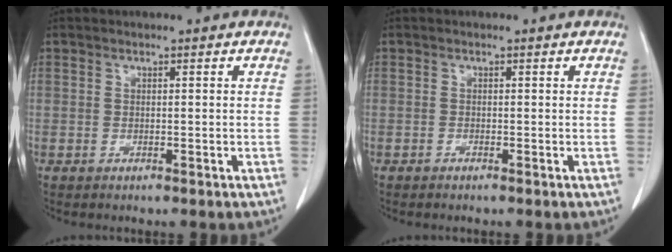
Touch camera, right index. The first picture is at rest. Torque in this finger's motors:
{"motor_torque": [0.00, 0.00, 0.03, 0.01]}